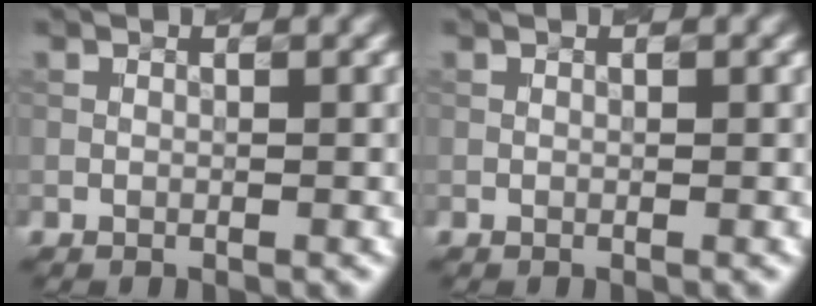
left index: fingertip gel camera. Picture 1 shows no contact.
{"total": 0.0}